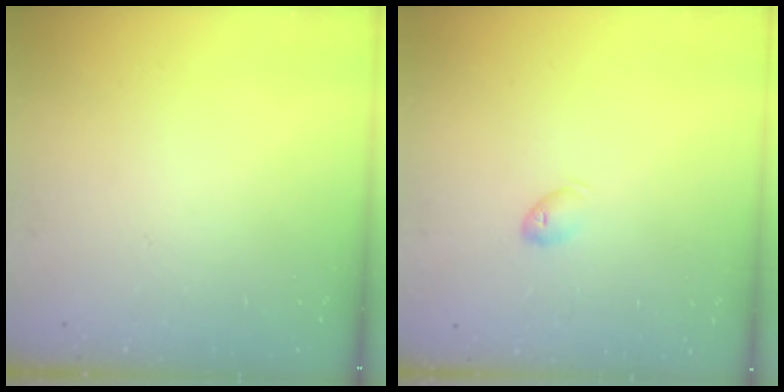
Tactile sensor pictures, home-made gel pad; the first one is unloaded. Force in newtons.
{"total": 4.9, "press": 4.9, "slide": 0.6}